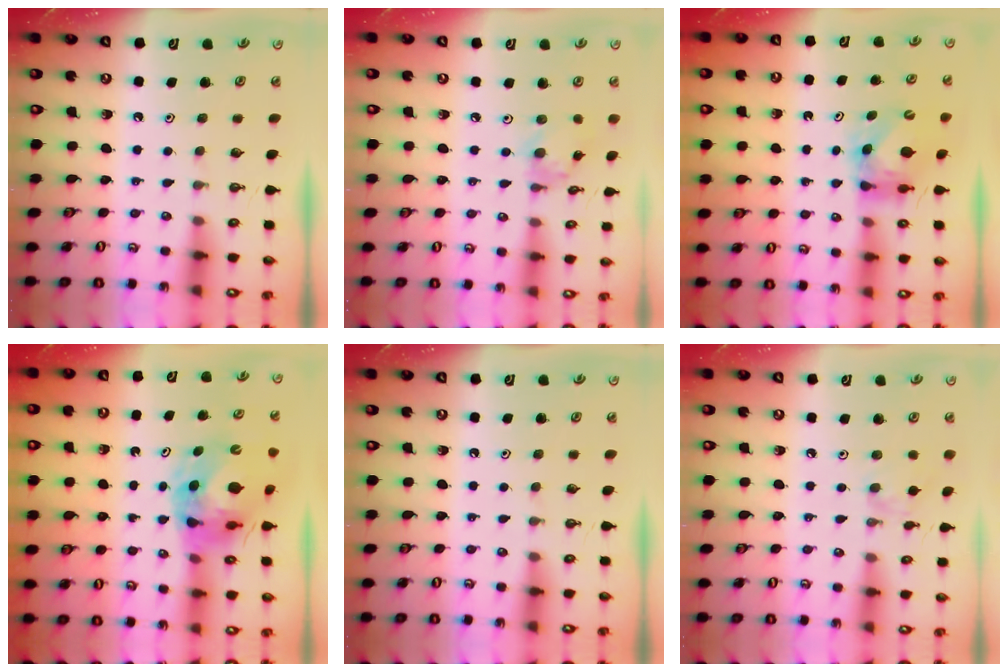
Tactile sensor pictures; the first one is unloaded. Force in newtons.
{"total": 2.8, "press": 2.8, "slide": 0.1}
{"total": 5.9, "press": 5.9, "slide": 0.7}
{"total": 10.4, "press": 10.4, "slide": 1.0}
{"total": 0.0}
{"total": 1.7, "press": 1.7, "slide": 0.4}